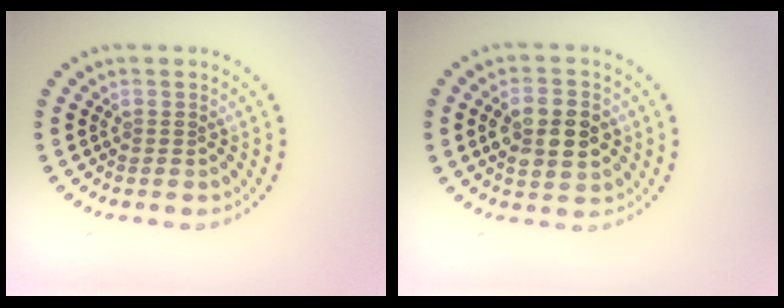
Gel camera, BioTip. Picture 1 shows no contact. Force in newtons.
{"total": 4.8, "press": 4.8, "slide": 0.2}